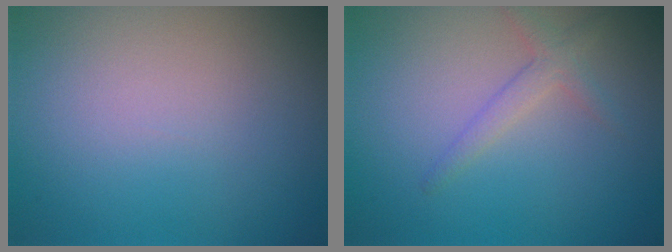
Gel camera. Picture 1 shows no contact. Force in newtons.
{"total": 1.8, "press": 1.8, "slide": 0.1}